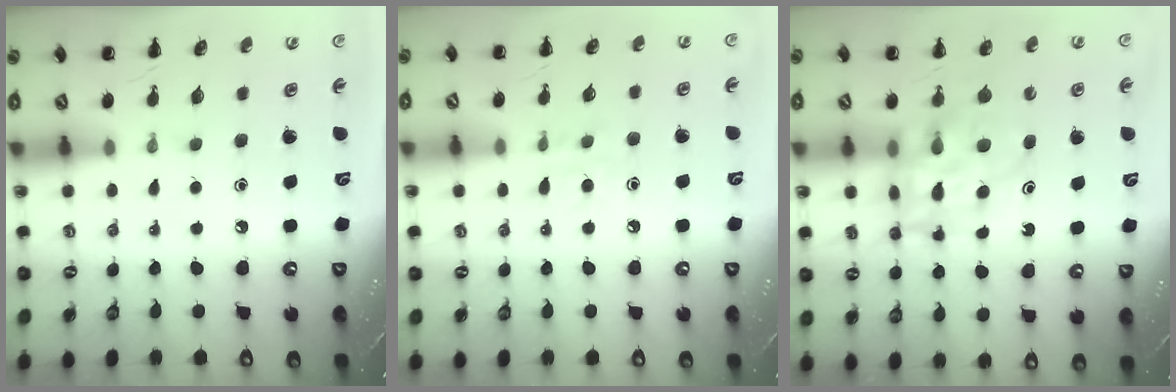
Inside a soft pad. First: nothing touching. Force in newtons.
{"total": 4.6, "press": 4.5, "slide": 1.1}
{"total": 12.2, "press": 11.6, "slide": 3.7}